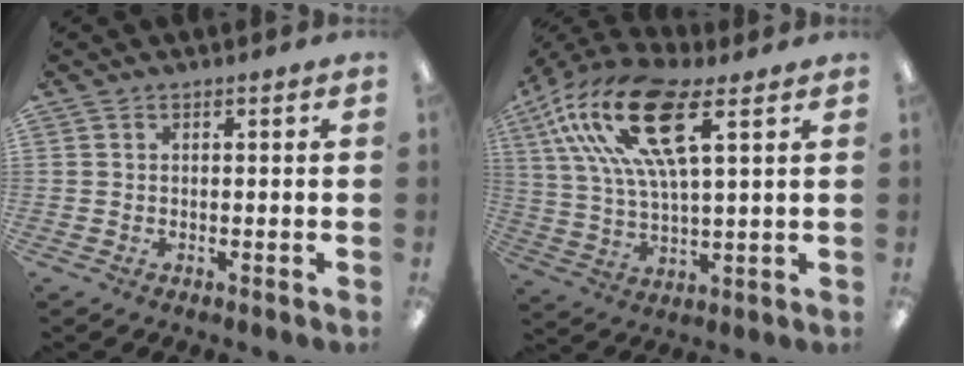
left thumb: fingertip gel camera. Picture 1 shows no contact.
{"total": 20.3, "force": [10.5, 7.2, 15.9], "torque": [-0.310, -0.028, 0.174]}